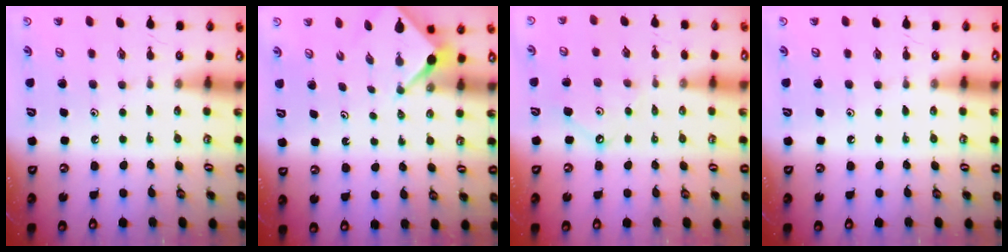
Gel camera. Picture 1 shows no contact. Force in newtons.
{"total": 2.4, "press": 2.4, "slide": 0.3}
{"total": 4.7, "press": 4.6, "slide": 0.5}
{"total": 0.0}